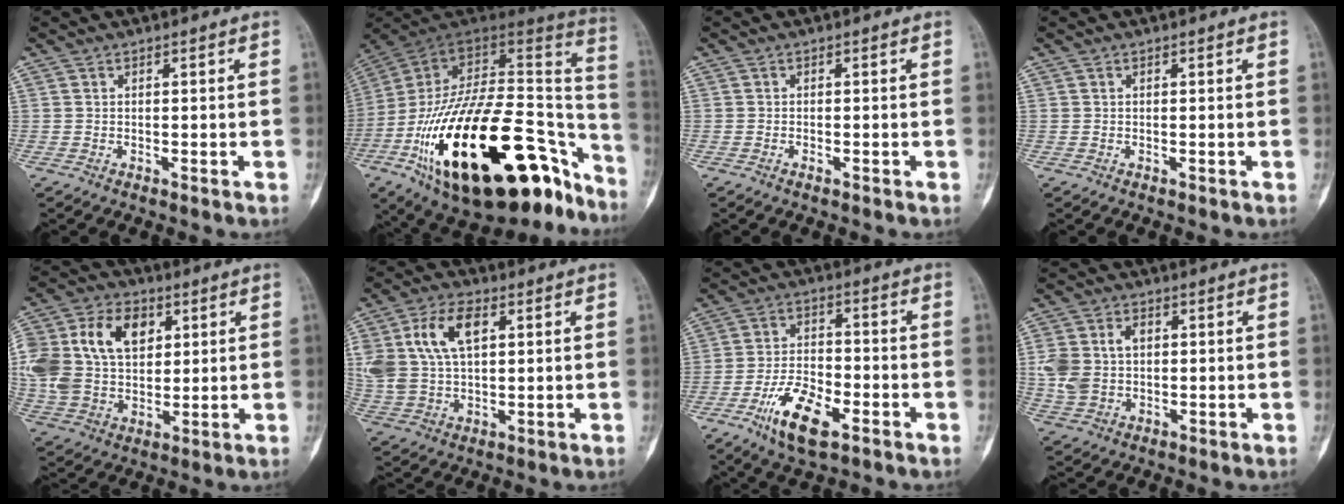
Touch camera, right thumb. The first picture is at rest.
{"total": 39.2, "force": [-19.1, 18.2, 29.0], "torque": [-0.414, 0.066, -0.294]}
{"total": 0.7, "force": [-0.4, 0.3, 0.5], "torque": [-0.012, 0.003, -0.007]}
{"total": 0.0}
{"total": 21.9, "force": [5.6, 15.3, 14.7], "torque": [-0.314, 0.022, 0.107]}
{"total": 13.5, "force": [4.1, 7.8, 10.1], "torque": [-0.203, 0.006, 0.085]}
{"total": 11.3, "force": [-5.7, 4.9, 8.4], "torque": [-0.156, 0.018, -0.101]}
{"total": 8.3, "force": [1.0, 6.1, 5.6], "torque": [-0.112, 0.012, 0.026]}